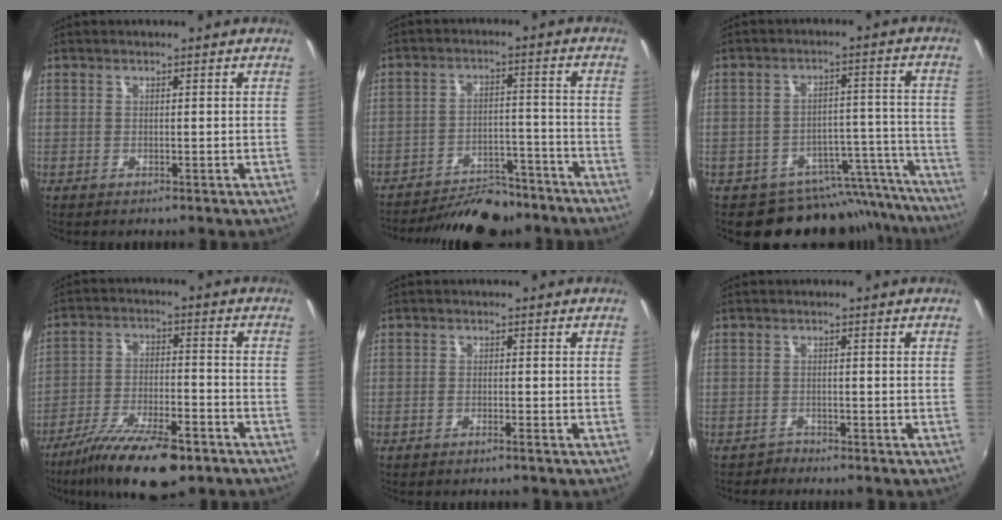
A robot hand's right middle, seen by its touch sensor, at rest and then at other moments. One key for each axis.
{"total": 15.0, "fx": -13.1, "fy": 4.8, "fz": 5.5, "tx": -0.113, "ty": 0.006, "tz": -0.176}
{"total": 15.0, "fx": -13.6, "fy": 5.9, "fz": 1.9, "tx": -0.016, "ty": 0.053, "tz": -0.170}
{"total": 15.3, "fx": -11.0, "fy": 4.4, "fz": 9.7, "tx": -0.193, "ty": -0.035, "tz": -0.186}
{"total": 1.3, "fx": -1.1, "fy": 0.0, "fz": 0.8, "tx": -0.020, "ty": -0.001, "tz": -0.023}
{"total": 1.2, "fx": -1.1, "fy": 0.3, "fz": -0.4, "tx": 0.009, "ty": 0.001, "tz": -0.022}